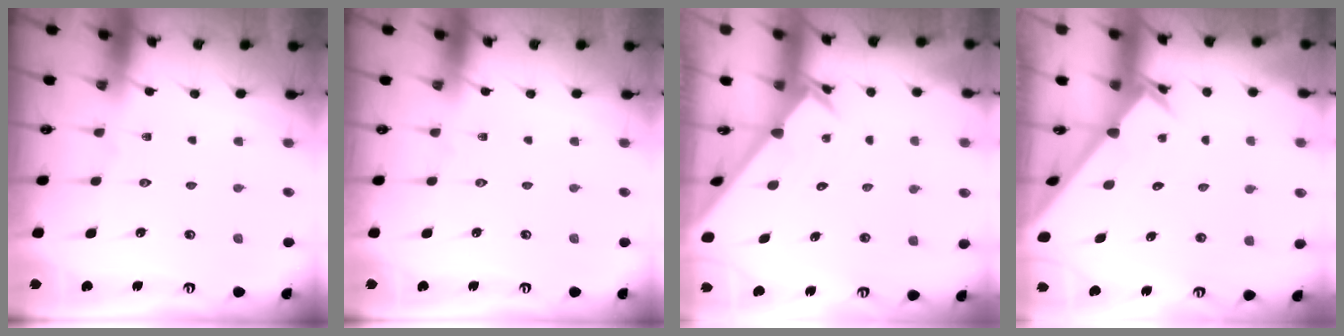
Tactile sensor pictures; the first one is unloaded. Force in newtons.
{"total": 0.0}
{"total": 1.8, "press": 1.8, "slide": 0.1}
{"total": 2.5, "press": 2.5, "slide": 0.2}